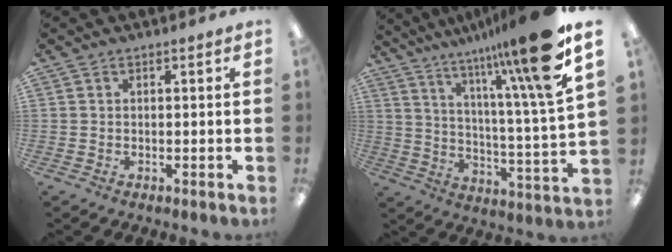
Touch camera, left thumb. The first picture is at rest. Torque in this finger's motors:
{"motor_torque": [2.70, 2.30, 2.03, -0.74, 0.51]}